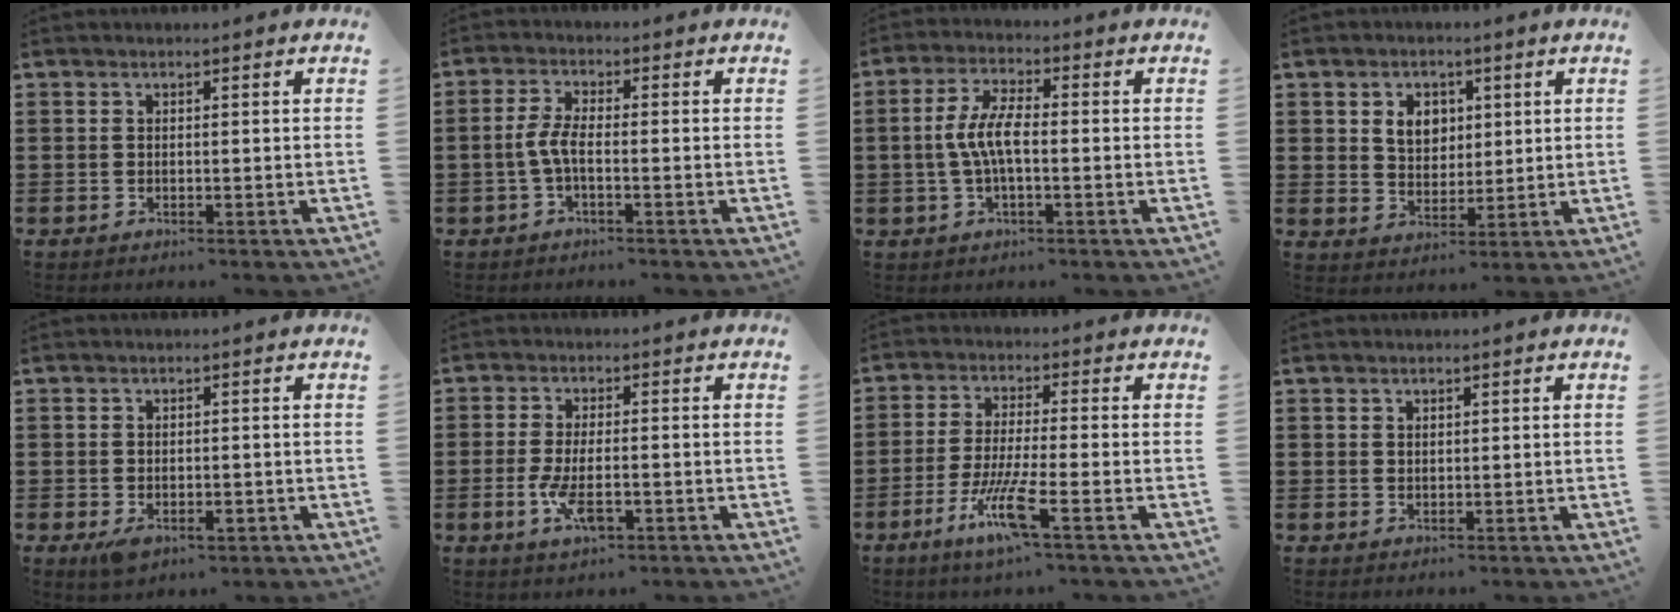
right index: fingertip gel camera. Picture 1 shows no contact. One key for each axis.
{"total": 3.6, "fx": -1.1, "fy": 0.9, "fz": 3.4, "tx": -0.090, "ty": -0.007, "tz": -0.029}
{"total": 6.1, "fx": -0.6, "fy": 2.1, "fz": 5.8, "tx": -0.130, "ty": -0.003, "tz": -0.020}
{"total": 5.0, "fx": 1.6, "fy": 3.9, "fz": 2.6, "tx": -0.058, "ty": 0.010, "tz": 0.025}
{"total": 2.7, "fx": -1.1, "fy": 1.4, "fz": 2.0, "tx": -0.048, "ty": -0.005, "tz": -0.021}
{"total": 5.4, "fx": -1.7, "fy": 2.0, "fz": 4.7, "tx": -0.108, "ty": -0.007, "tz": -0.036}
{"total": 8.4, "fx": -4.0, "fy": 0.8, "fz": 7.4, "tx": -0.157, "ty": -0.015, "tz": -0.078}
{"total": 0.9, "fx": 0.7, "fy": 0.5, "fz": 0.2, "tx": -0.006, "ty": 0.002, "tz": 0.014}